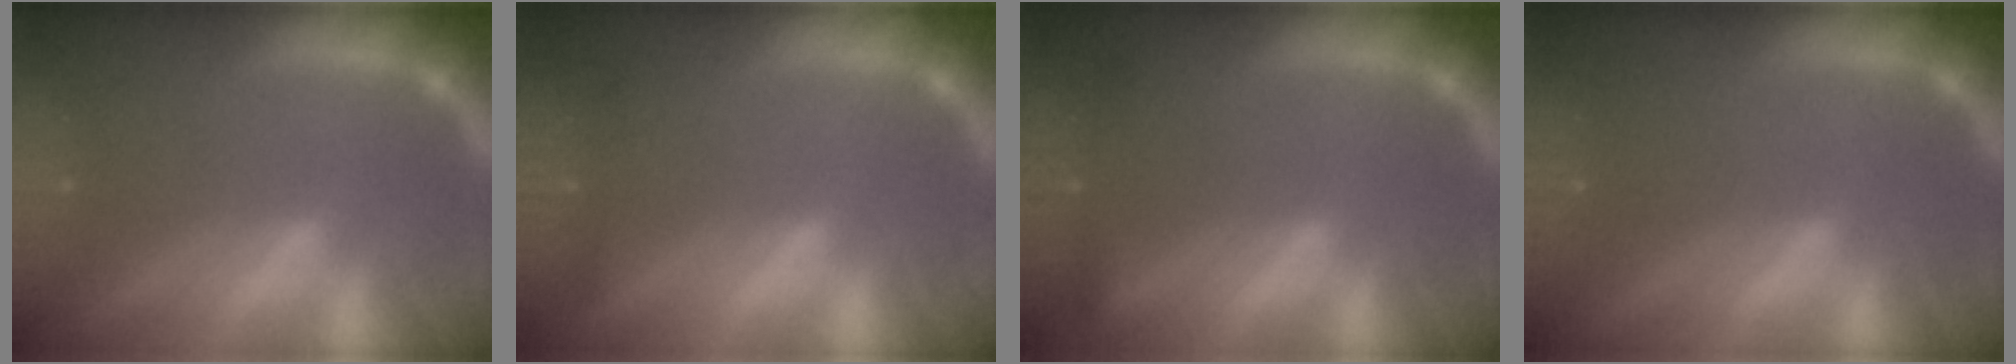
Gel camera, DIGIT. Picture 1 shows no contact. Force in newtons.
{"total": 1.4}
{"total": 2.4}
{"total": 0.0}